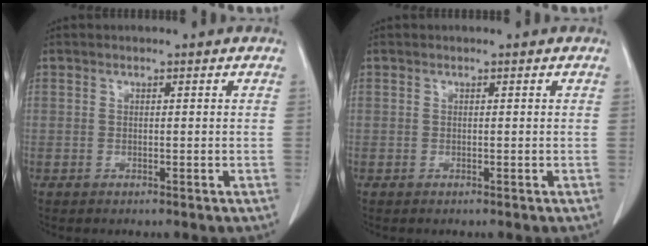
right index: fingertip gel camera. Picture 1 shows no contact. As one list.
[{"total": 0.0}]